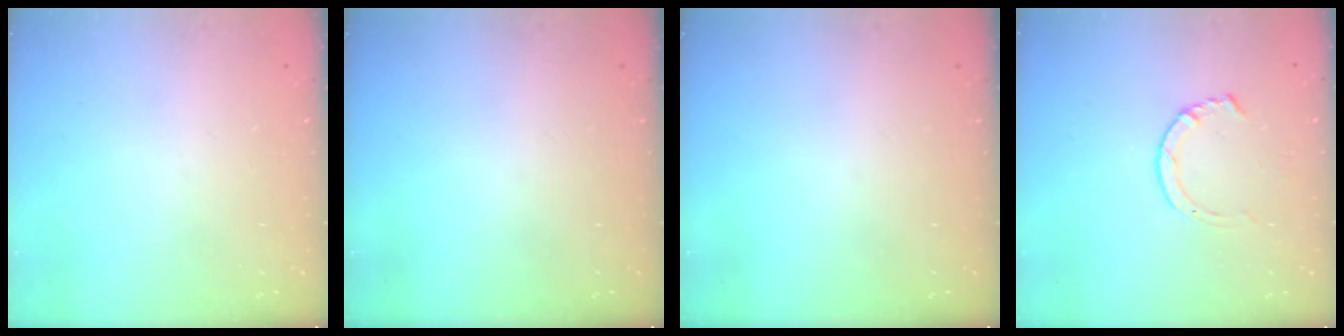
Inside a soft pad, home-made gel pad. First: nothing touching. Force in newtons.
{"total": 0.0}
{"total": 0.0}
{"total": 3.5, "press": 3.5, "slide": 0.4}